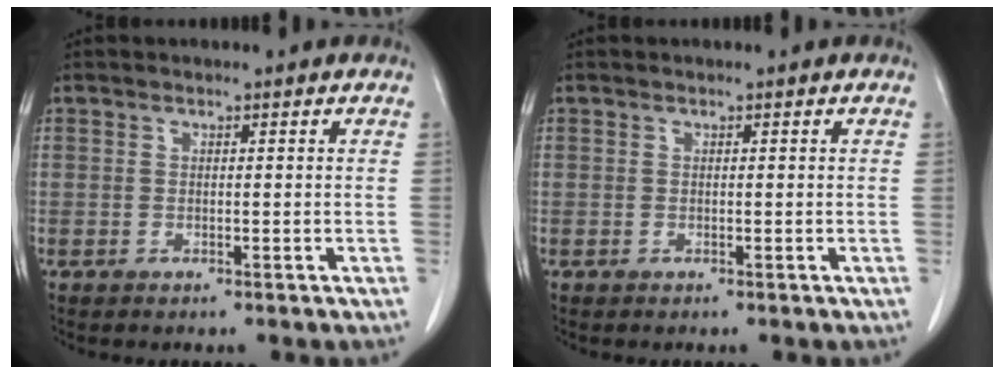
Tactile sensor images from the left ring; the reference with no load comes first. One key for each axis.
{"total": 0.0}